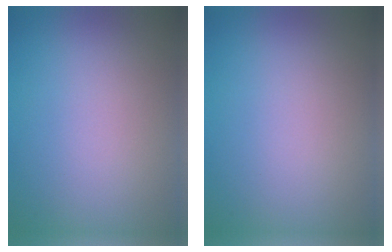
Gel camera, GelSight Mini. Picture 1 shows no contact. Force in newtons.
{"total": 0.0}